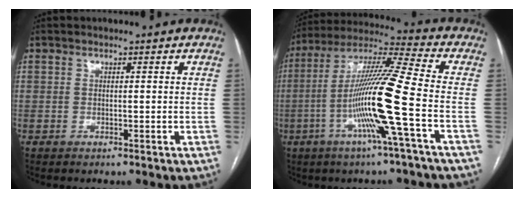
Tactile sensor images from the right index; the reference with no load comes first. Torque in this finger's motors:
{"motor_torque": [2.14, 0.00, 1.05, 0.21]}